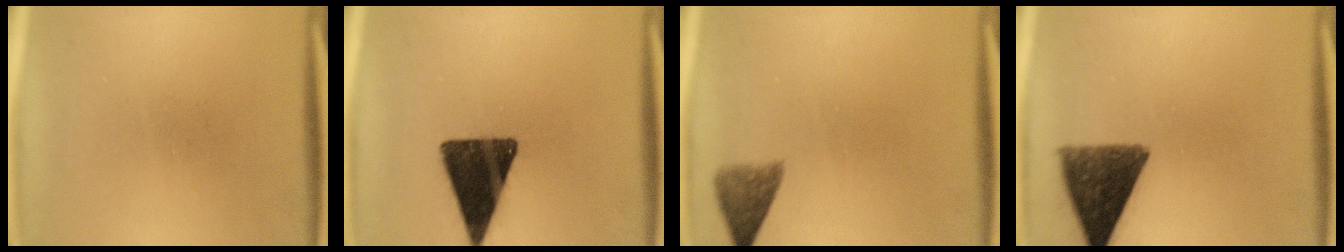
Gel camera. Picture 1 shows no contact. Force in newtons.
{"total": 14.9}
{"total": 3.6}
{"total": 10.7}